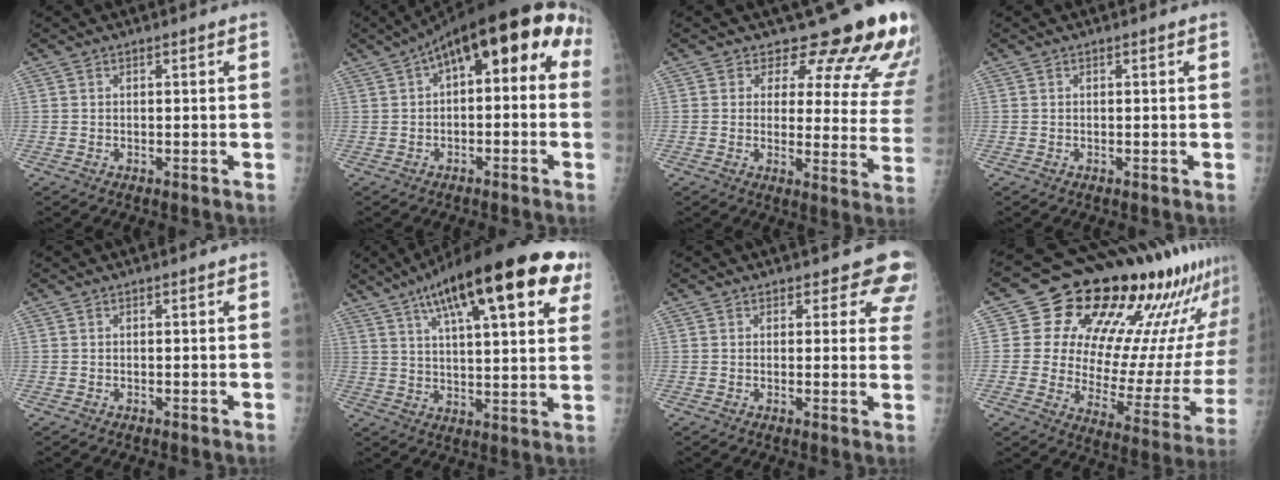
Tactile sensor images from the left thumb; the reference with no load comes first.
{"total": 15.0, "force": [3.1, 7.0, 12.8], "torque": [-0.148, 0.052, 0.031]}
{"total": 17.6, "force": [14.8, 6.7, 6.7], "torque": [-0.036, -0.111, 0.154]}
{"total": 0.0}
{"total": 0.0}
{"total": 25.4, "force": [12.8, 7.3, 20.7], "torque": [-0.298, 0.000, 0.187]}
{"total": 7.1, "force": [6.1, 3.6, 1.0], "torque": [0.046, -0.026, 0.040]}
{"total": 26.9, "force": [17.8, 11.8, 16.3], "torque": [-0.192, -0.074, 0.245]}